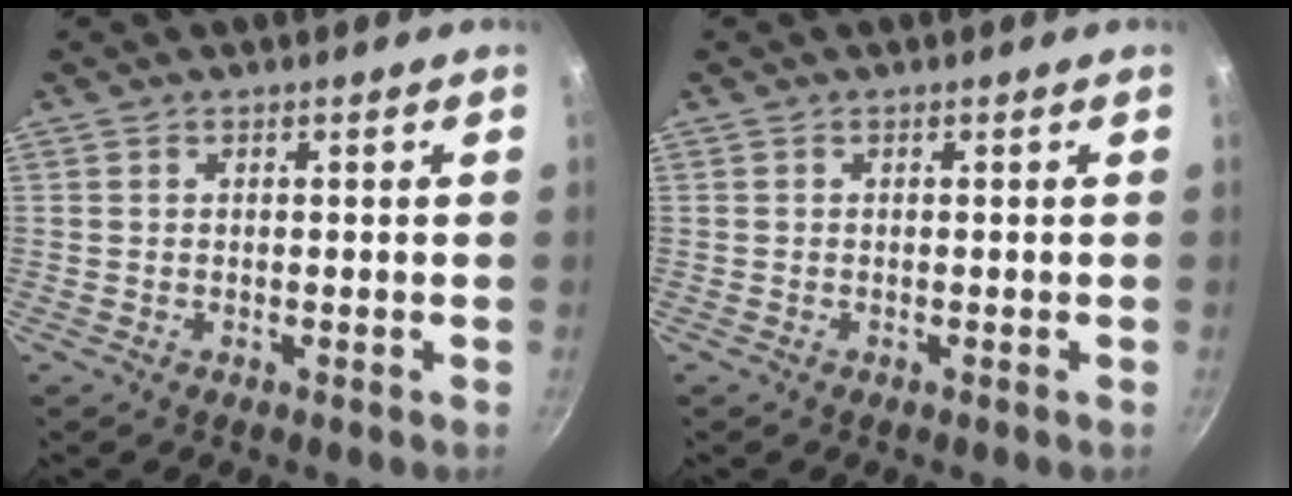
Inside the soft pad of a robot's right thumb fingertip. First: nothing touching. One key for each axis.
{"total": 0.0}